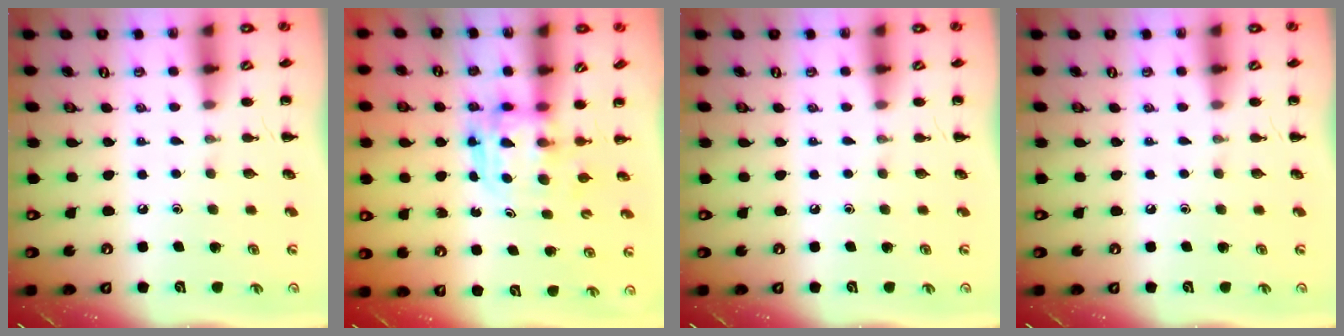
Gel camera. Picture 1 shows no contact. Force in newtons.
{"total": 3.8, "press": 3.8, "slide": 0.2}
{"total": 0.0}
{"total": 0.0}